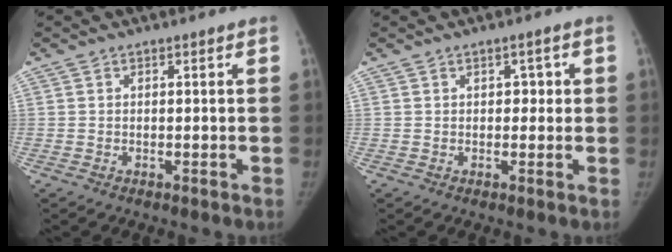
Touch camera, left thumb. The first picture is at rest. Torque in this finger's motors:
{"motor_torque": [-0.14, 0.03, -0.53, 0.21, -0.07]}